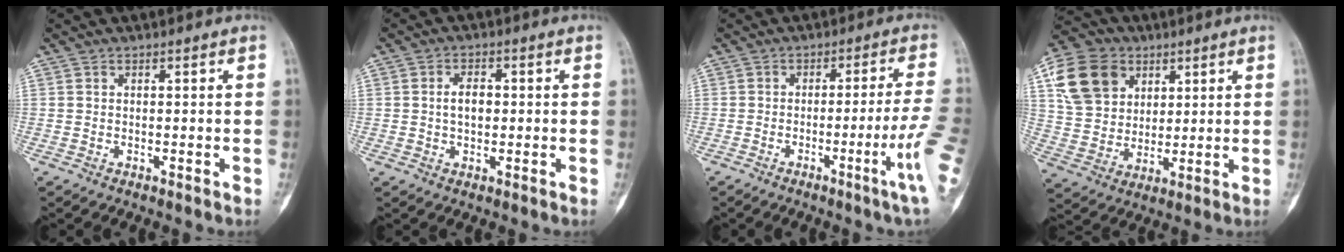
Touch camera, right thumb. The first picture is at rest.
{"total": 3.9, "force": [0.2, 2.4, 3.1], "torque": [-0.050, 0.006, 0.001]}
{"total": 10.1, "force": [-3.5, -1.2, 9.4], "torque": [-0.133, 0.010, -0.052]}
{"total": 15.1, "force": [5.9, 11.9, 7.2], "torque": [-0.118, -0.003, 0.107]}